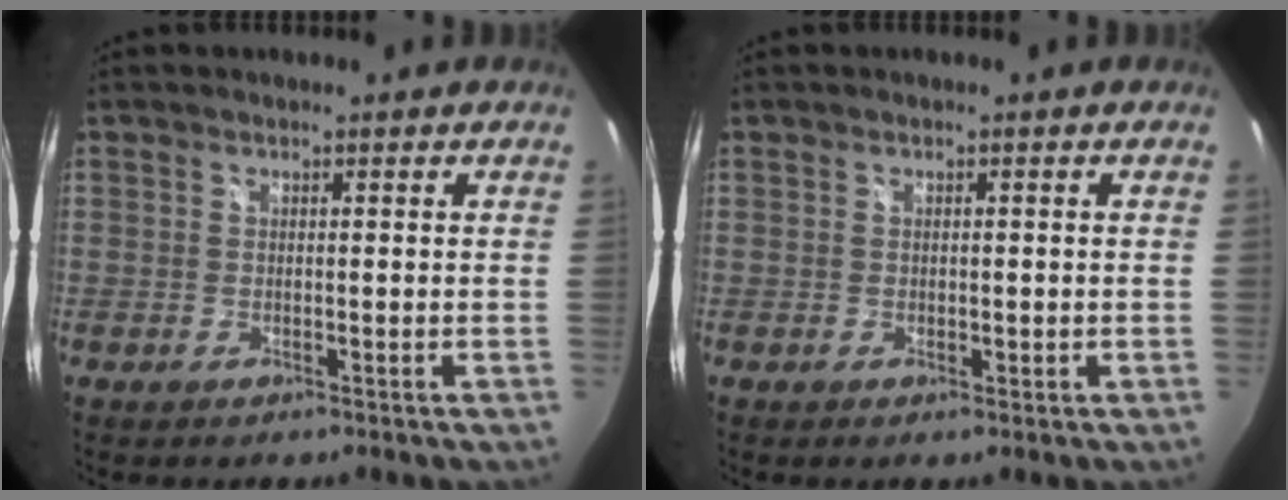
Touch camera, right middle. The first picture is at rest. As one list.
[{"total": 0.9, "force": [-0.2, 0.6, 0.6], "torque": [-0.008, 0.000, -0.003]}]